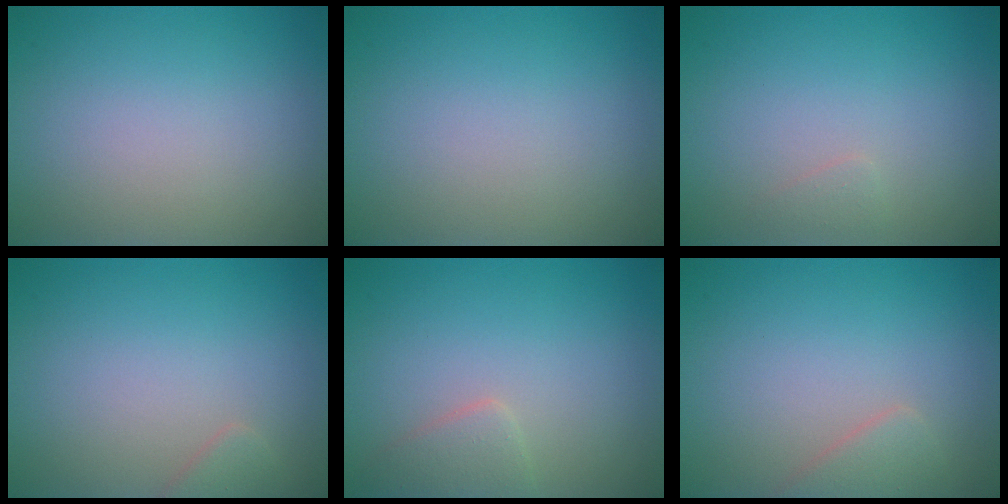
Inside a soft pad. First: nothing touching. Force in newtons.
{"total": 0.0}
{"total": 0.6, "press": 0.6, "slide": 0.1}
{"total": 1.2, "press": 1.2, "slide": 0.0}
{"total": 1.8, "press": 1.8, "slide": 0.1}
{"total": 1.8, "press": 1.8, "slide": 0.1}